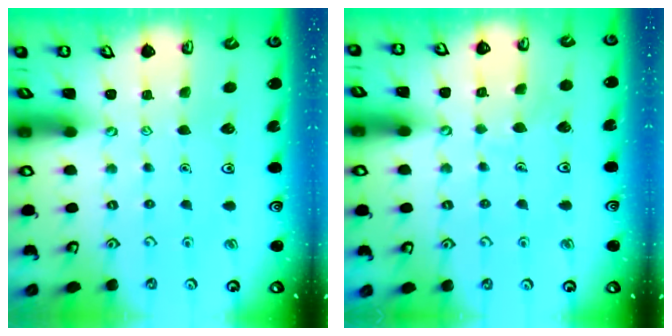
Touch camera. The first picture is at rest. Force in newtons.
{"total": 4.3, "press": 4.3, "slide": 0.3}